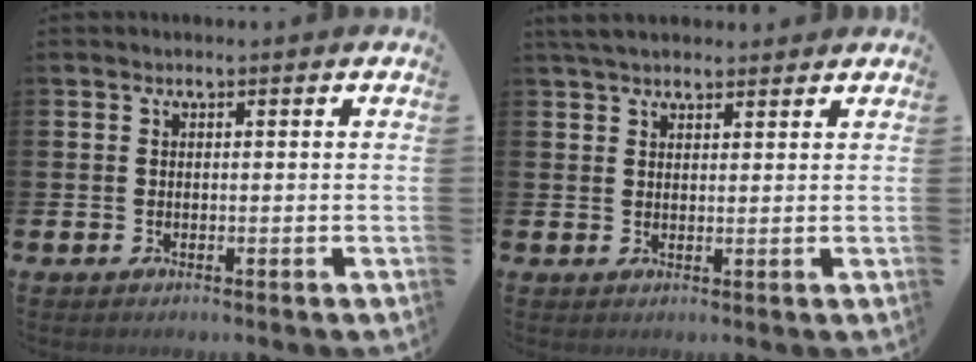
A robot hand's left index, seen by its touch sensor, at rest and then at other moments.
{"total": 3.7, "force": [3.3, 1.2, 1.2], "torque": [-0.025, -0.007, 0.060]}